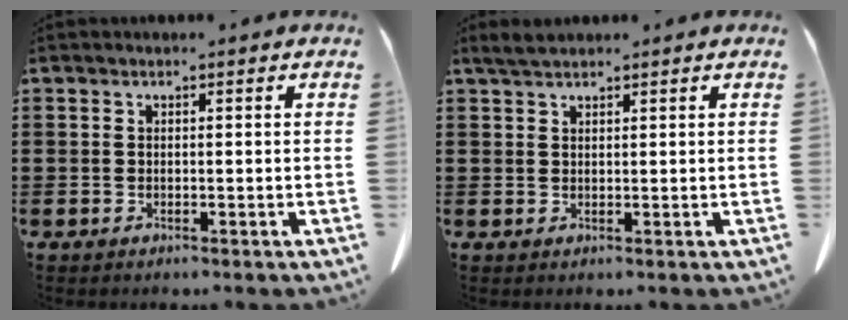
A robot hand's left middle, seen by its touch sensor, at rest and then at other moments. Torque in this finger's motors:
{"motor_torque": [0.01, 0.00, 0.00, 0.01]}